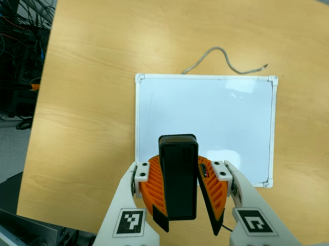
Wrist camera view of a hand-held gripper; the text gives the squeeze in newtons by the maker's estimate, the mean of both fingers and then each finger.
{"total": 9.8, "left": 9.8, "right": 9.8}